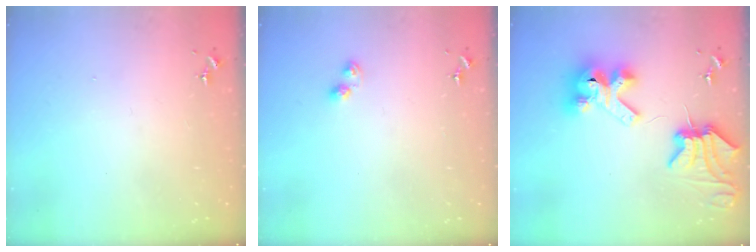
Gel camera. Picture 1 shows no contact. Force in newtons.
{"total": 3.6, "press": 3.5, "slide": 0.4}
{"total": 15.0, "press": 14.9, "slide": 1.6}